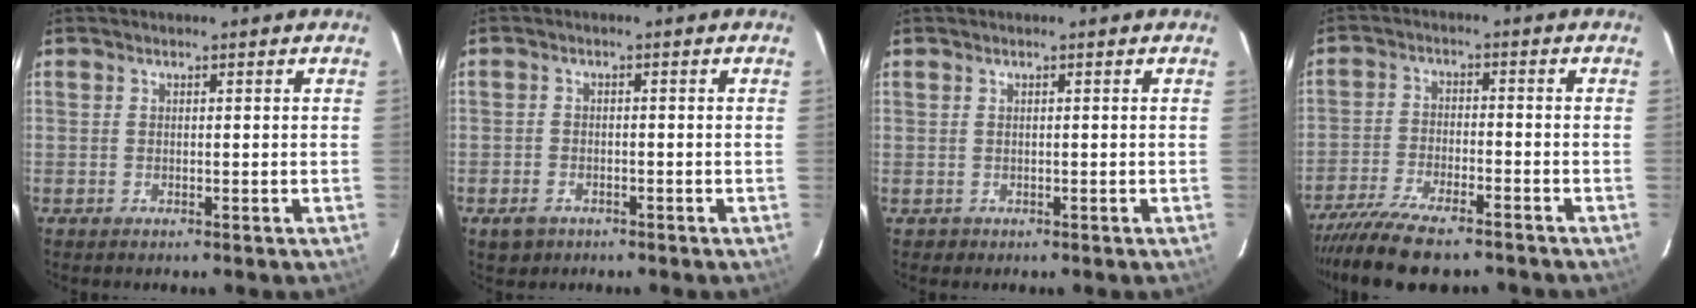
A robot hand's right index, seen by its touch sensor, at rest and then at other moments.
{"total": 3.5, "force": [-2.1, 2.6, 1.1], "torque": [-0.035, 0.004, -0.032]}
{"total": 1.3, "force": [-0.4, 1.2, -0.1], "torque": [0.001, 0.004, -0.001]}
{"total": 12.8, "force": [-10.7, 3.2, 6.2], "torque": [-0.143, -0.025, -0.187]}